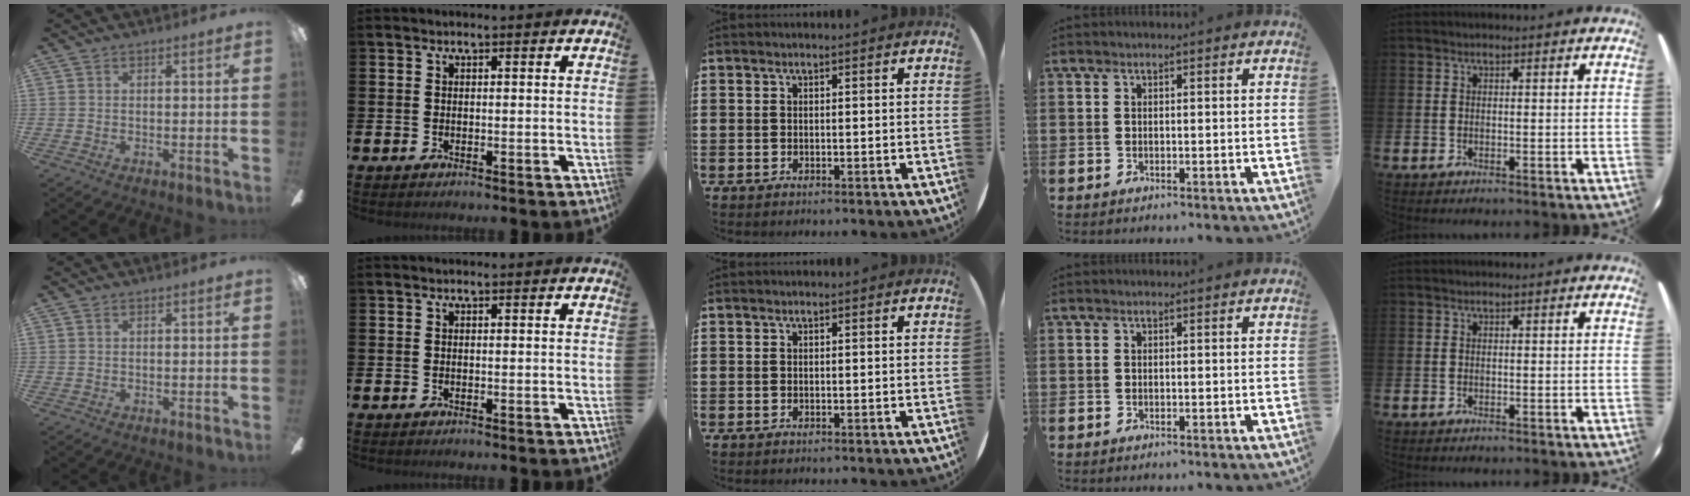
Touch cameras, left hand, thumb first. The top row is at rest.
{}